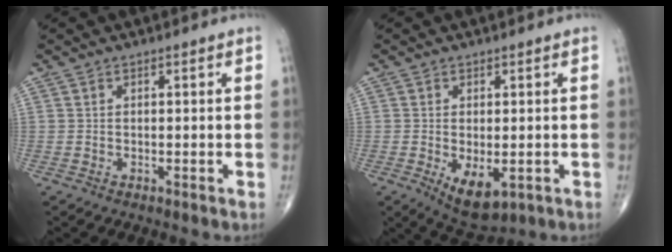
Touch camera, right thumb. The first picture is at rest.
{"total": 6.8, "force": [-1.8, 3.3, 5.6], "torque": [-0.085, -0.013, -0.015]}